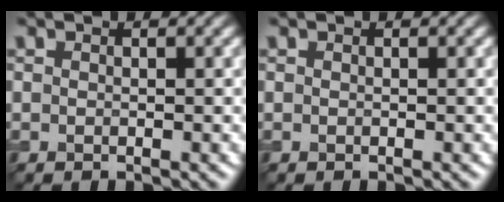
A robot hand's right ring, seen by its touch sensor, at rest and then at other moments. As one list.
[{"total": 0.0}]